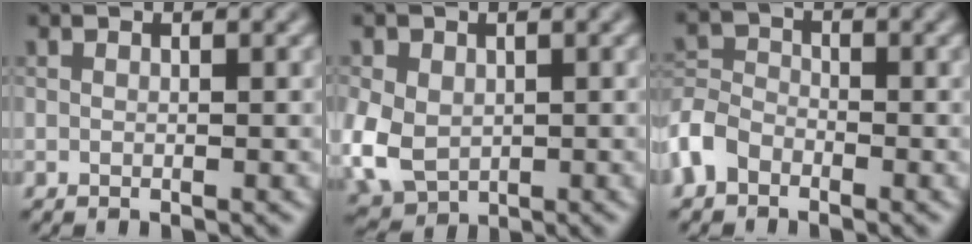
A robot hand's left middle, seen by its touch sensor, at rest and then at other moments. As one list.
[{"total": 6.0, "force": [-0.5, 4.8, 3.7], "torque": [-0.101, -0.009, -0.009]}, {"total": 3.4, "force": [-2.2, 2.3, 1.3], "torque": [-0.030, 0.006, -0.058]}]